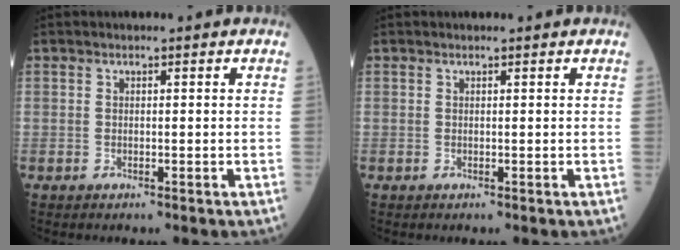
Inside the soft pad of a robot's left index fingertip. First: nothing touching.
{"total": 0.0}